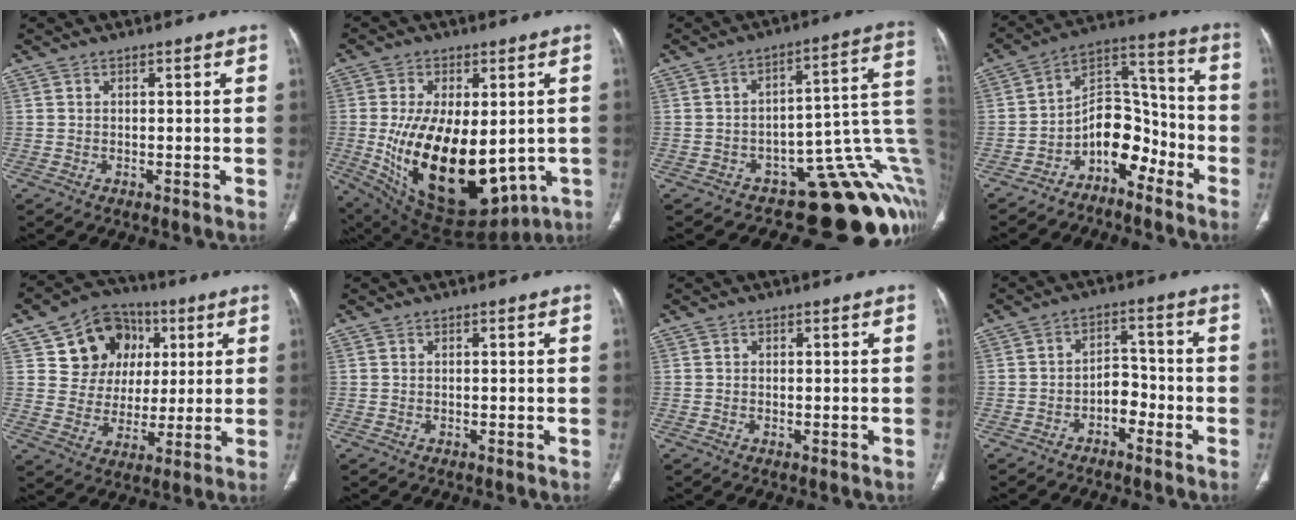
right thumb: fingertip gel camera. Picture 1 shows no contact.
{"total": 24.1, "force": [-3.1, 13.1, 20.0], "torque": [-0.342, -0.029, -0.009]}
{"total": 20.1, "force": [-6.3, 9.6, 16.5], "torque": [-0.093, 0.087, -0.071]}
{"total": 10.8, "force": [-6.1, 6.6, 5.9], "torque": [-0.055, 0.095, -0.112]}
{"total": 14.4, "force": [5.1, 12.3, 5.5], "torque": [-0.044, 0.004, 0.090]}
{"total": 0.0}
{"total": 0.0}
{"total": 5.0, "force": [-2.7, 3.3, 2.5], "torque": [-0.015, 0.034, -0.050]}